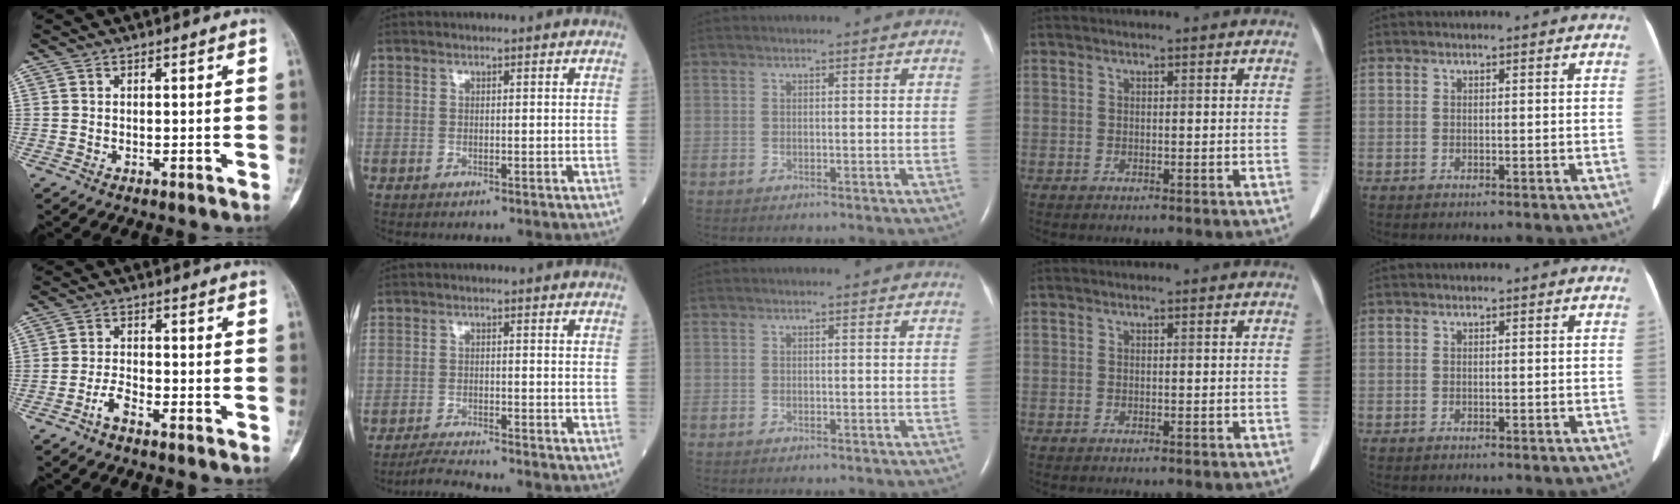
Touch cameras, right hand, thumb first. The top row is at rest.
{"thumb": {"total": 3.1, "force": [-2.2, 0.9, 2.0], "torque": [-0.042, 0.016, -0.048]}, "index": {"total": 3.8, "force": [-3.6, -1.0, 0.7], "torque": [-0.022, -0.020, -0.066]}}